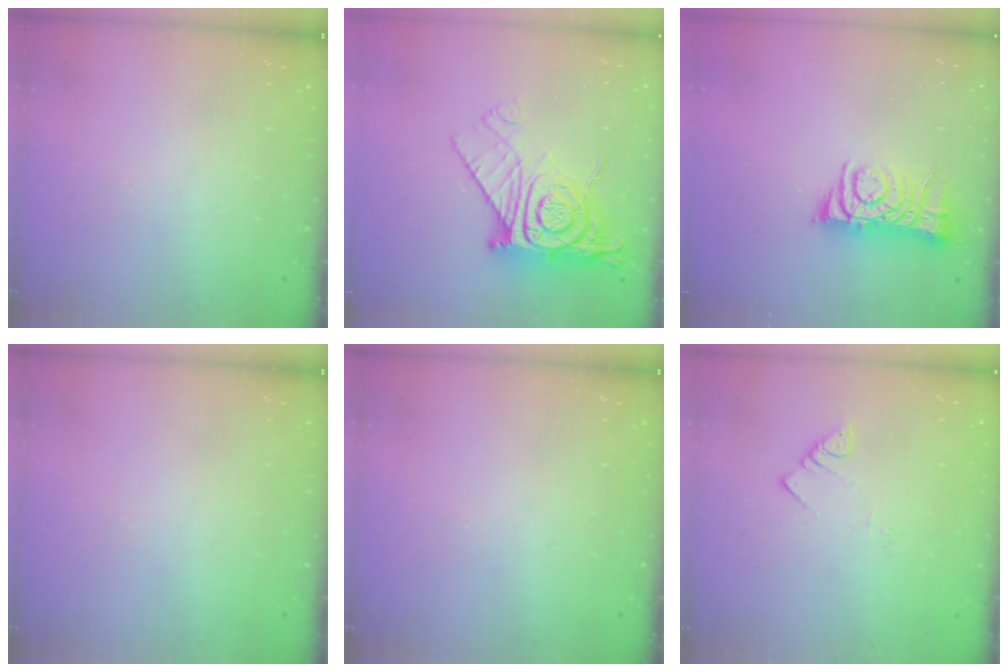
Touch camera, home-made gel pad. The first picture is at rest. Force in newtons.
{"total": 16.0, "press": 15.9, "slide": 1.4}
{"total": 6.9, "press": 6.9, "slide": 0.9}
{"total": 0.0}
{"total": 0.0}
{"total": 3.6, "press": 3.6, "slide": 0.6}